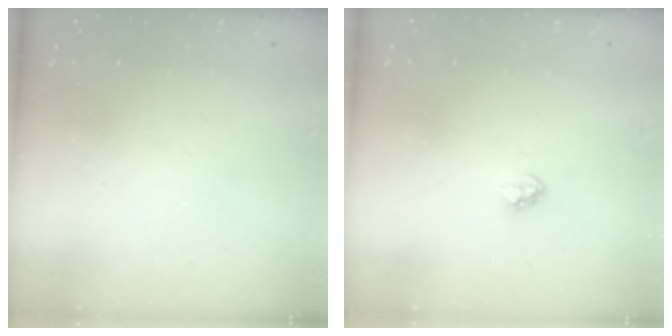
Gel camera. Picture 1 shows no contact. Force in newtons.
{"total": 2.9, "press": 2.9, "slide": 0.2}